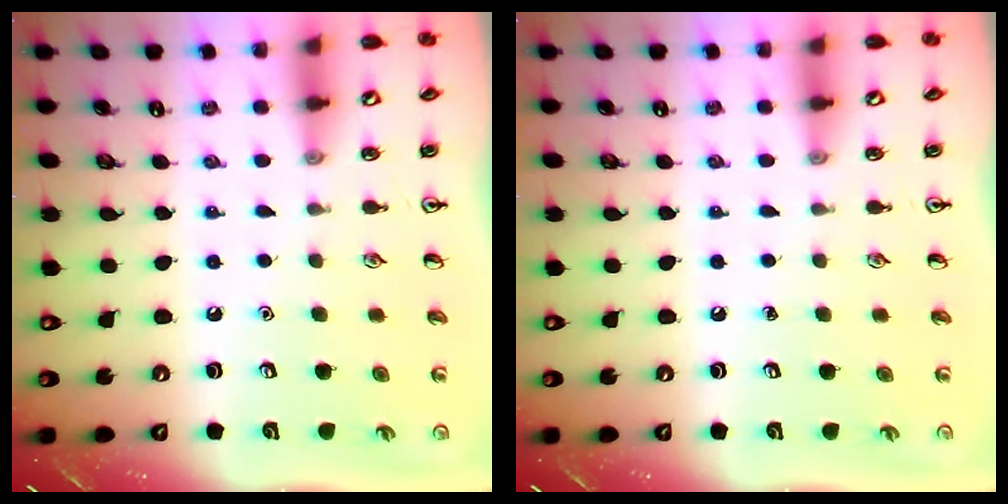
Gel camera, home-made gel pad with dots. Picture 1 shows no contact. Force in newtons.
{"total": 0.0}